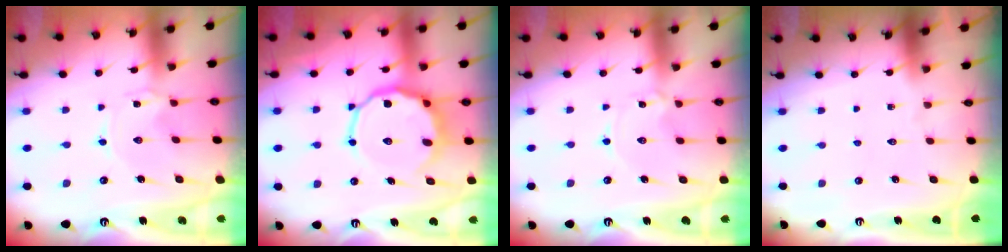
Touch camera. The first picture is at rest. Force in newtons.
{"total": 11.9, "press": 11.7, "slide": 2.5}
{"total": 0.7, "press": 0.6, "slide": 0.1}
{"total": 0.0}